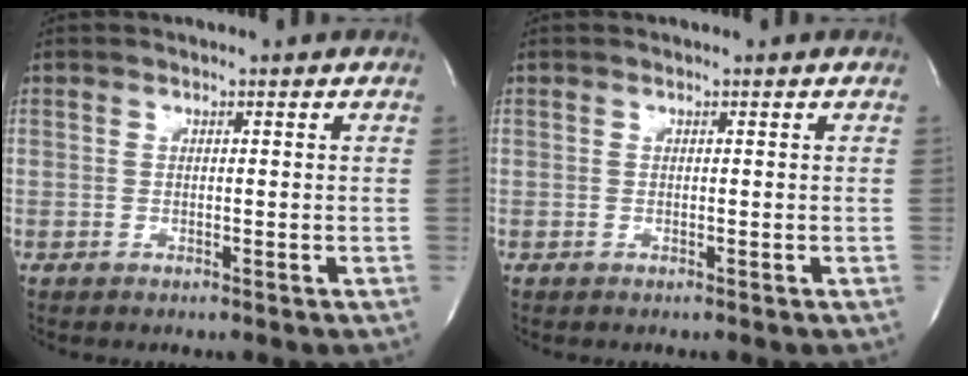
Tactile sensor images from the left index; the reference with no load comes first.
{"total": 0.0}